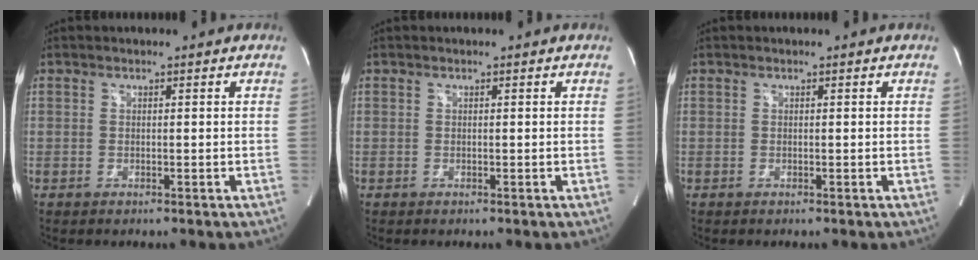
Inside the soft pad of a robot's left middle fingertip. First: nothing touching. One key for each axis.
{"total": 0.0}
{"total": 0.0}